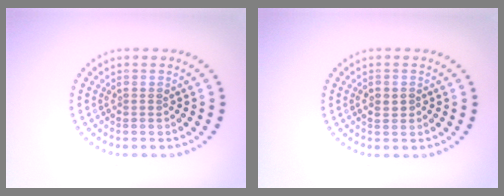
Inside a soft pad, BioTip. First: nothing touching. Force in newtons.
{"total": 1.6, "press": 1.5, "slide": 0.3}